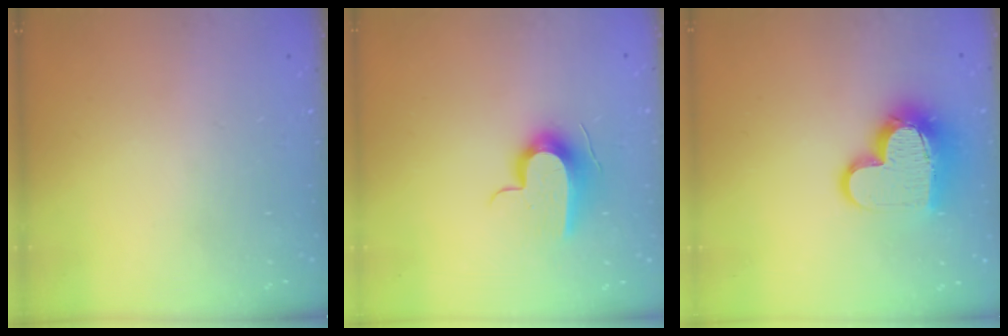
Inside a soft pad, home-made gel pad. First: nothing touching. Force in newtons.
{"total": 10.6, "press": 10.5, "slide": 1.3}
{"total": 14.7, "press": 14.6, "slide": 1.2}